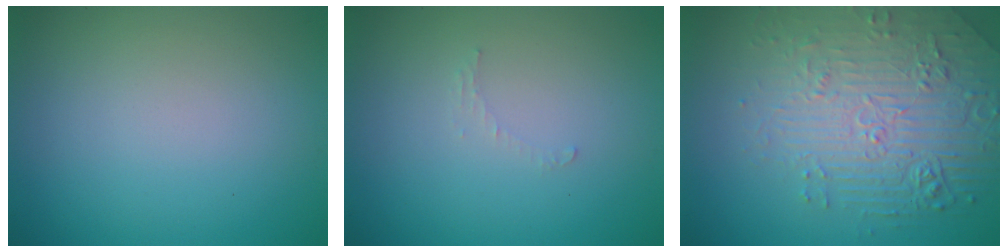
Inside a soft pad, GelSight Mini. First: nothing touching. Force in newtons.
{"total": 0.7, "press": 0.7, "slide": 0.1}
{"total": 4.9, "press": 4.5, "slide": 2.0}